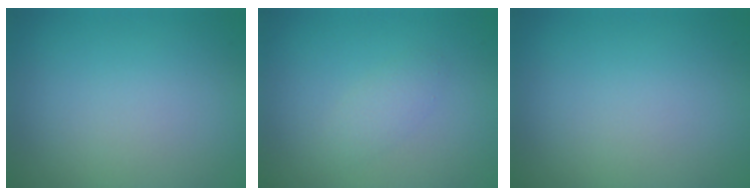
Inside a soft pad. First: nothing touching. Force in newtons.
{"total": 1.4, "press": 1.4, "slide": 0.1}
{"total": 0.0}